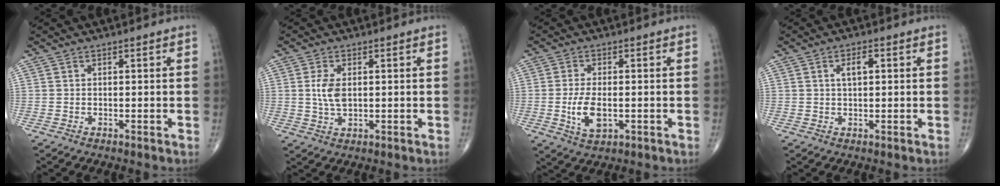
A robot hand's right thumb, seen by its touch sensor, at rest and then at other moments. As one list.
[{"total": 4.7, "force": [0.6, 2.5, 3.9], "torque": [-0.082, -0.005, 0.013]}, {"total": 6.5, "force": [-1.2, 3.2, 5.5], "torque": [-0.107, -0.006, -0.016]}, {"total": 3.1, "force": [0.8, 1.4, 2.6], "torque": [-0.048, 0.004, 0.013]}]